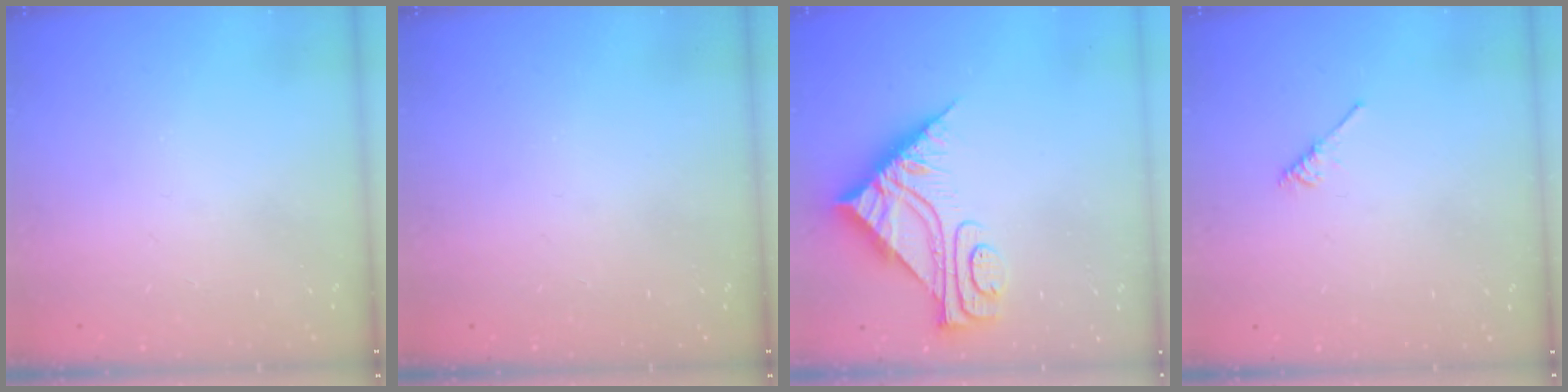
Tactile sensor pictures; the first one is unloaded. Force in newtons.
{"total": 0.0}
{"total": 11.3, "press": 11.2, "slide": 1.2}
{"total": 2.1, "press": 2.1, "slide": 0.4}